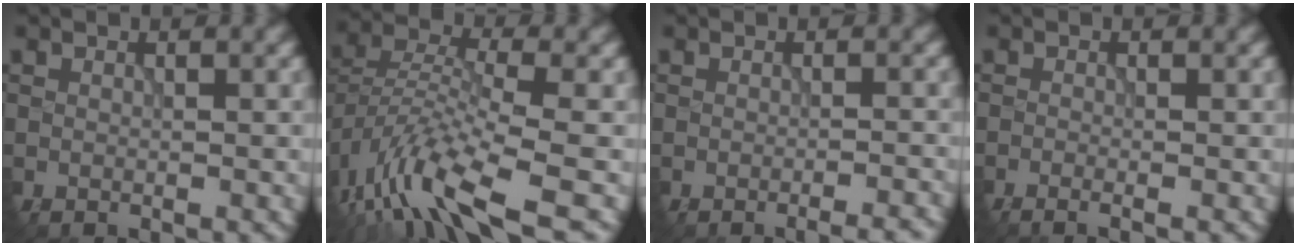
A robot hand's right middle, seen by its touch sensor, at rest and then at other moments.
{"total": 9.2, "force": [-6.1, 3.0, 6.2], "torque": [-0.115, 0.000, -0.120]}
{"total": 3.4, "force": [-2.3, 1.1, 2.2], "torque": [0.000, 0.006, -0.015]}
{"total": 1.8, "force": [-1.2, 0.5, 1.2], "torque": [-0.023, -0.003, -0.020]}